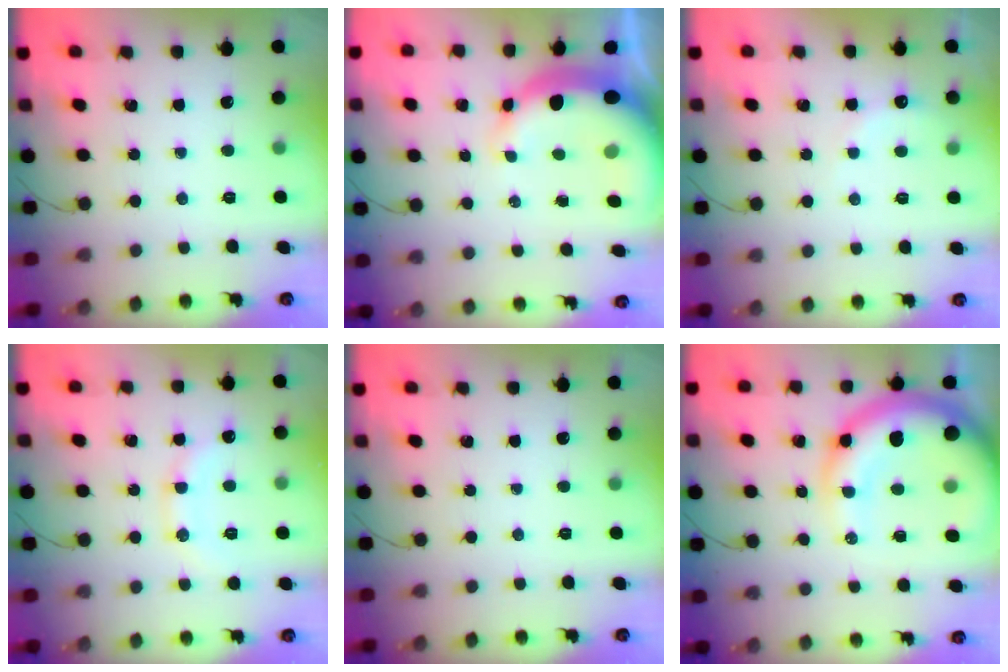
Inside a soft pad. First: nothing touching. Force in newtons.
{"total": 11.6, "press": 11.3, "slide": 2.7}
{"total": 4.4, "press": 4.2, "slide": 1.0}
{"total": 10.7, "press": 10.7, "slide": 1.2}
{"total": 0.0}
{"total": 19.3, "press": 18.6, "slide": 5.0}